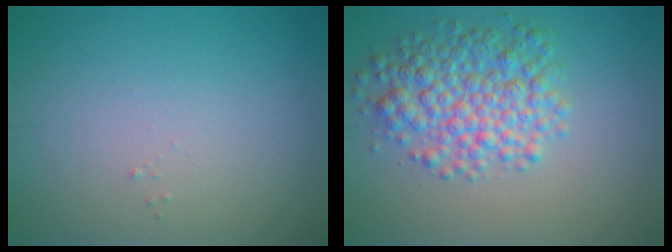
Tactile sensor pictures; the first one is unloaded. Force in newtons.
{"total": 5.7, "press": 5.7, "slide": 0.1}